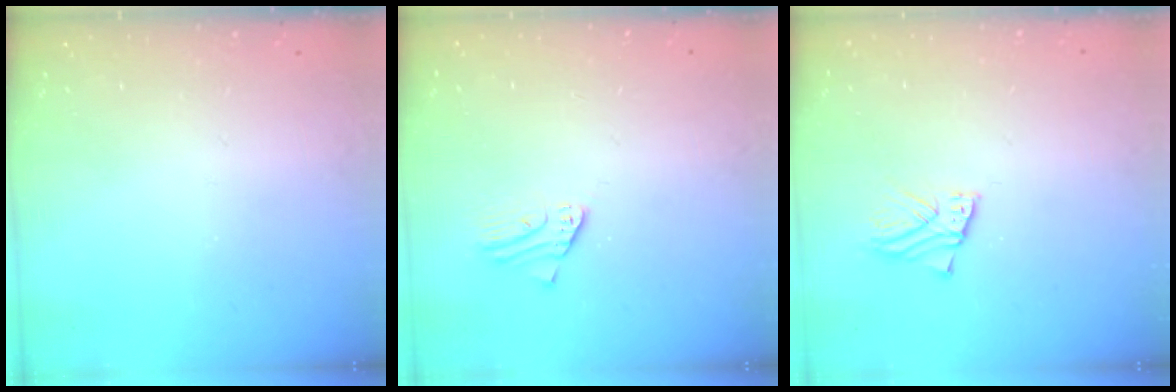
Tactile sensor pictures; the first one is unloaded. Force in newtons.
{"total": 1.9, "press": 1.9, "slide": 0.1}
{"total": 2.7, "press": 2.7, "slide": 0.2}